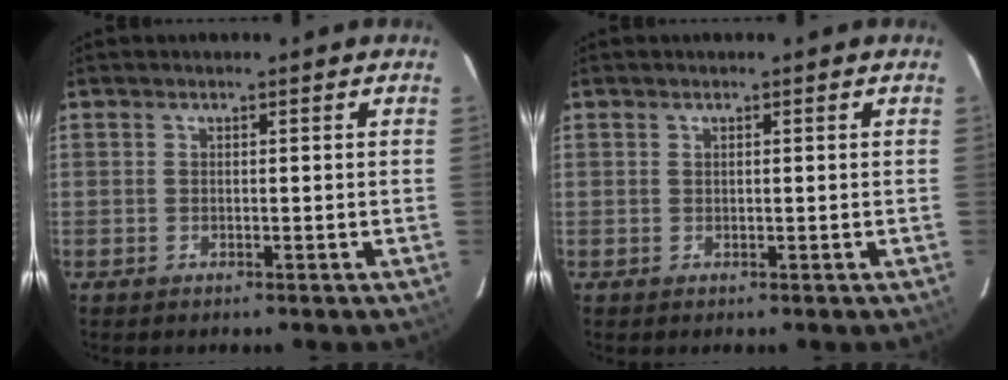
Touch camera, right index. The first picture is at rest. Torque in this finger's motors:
{"motor_torque": [-0.08, 0.05, -0.02, 0.00]}